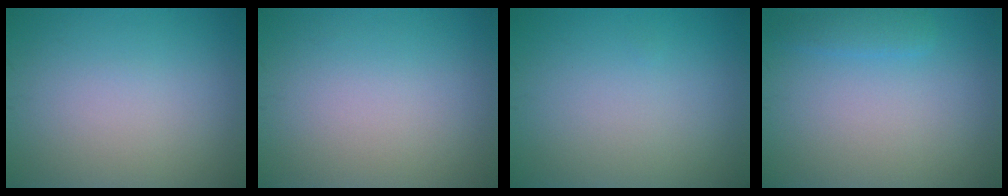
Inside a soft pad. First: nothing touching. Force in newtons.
{"total": 0.0}
{"total": 0.0}
{"total": 1.4, "press": 1.4, "slide": 0.1}